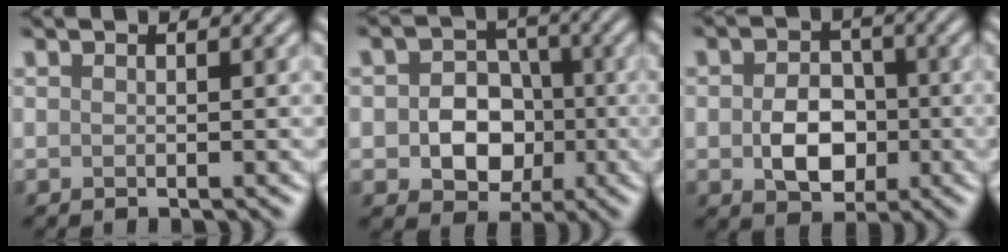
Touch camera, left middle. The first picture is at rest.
{"total": 6.0, "force": [-0.9, 4.9, 3.4], "torque": [-0.026, -0.005, -0.029]}
{"total": 4.8, "force": [-0.8, 3.5, 3.2], "torque": [-0.054, -0.004, -0.014]}